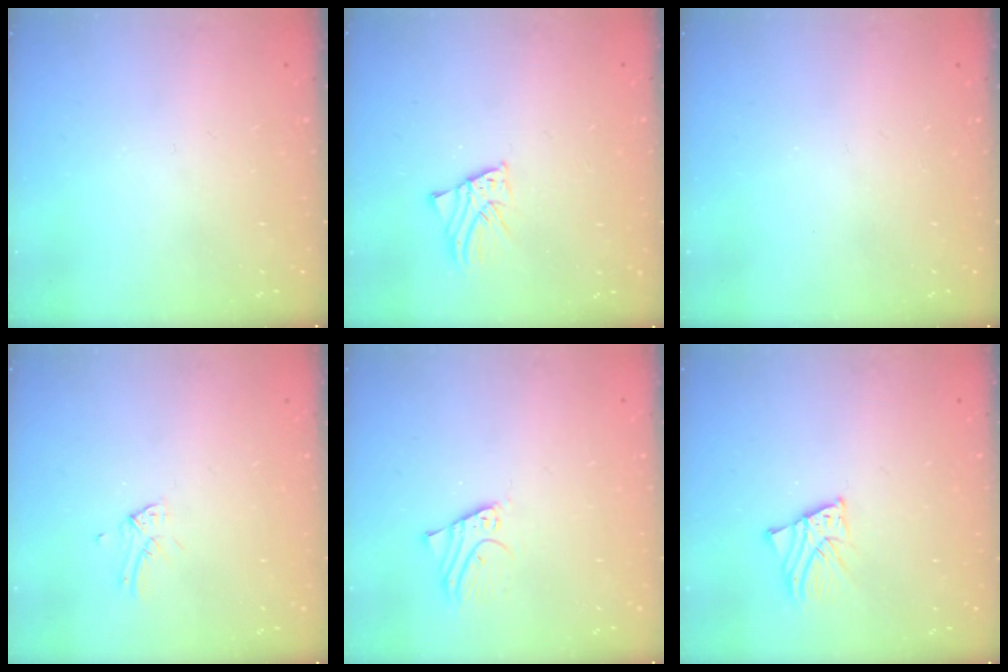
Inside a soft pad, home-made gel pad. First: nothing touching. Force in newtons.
{"total": 2.1, "press": 2.1, "slide": 0.2}
{"total": 0.0}
{"total": 2.1, "press": 2.1, "slide": 0.1}
{"total": 3.5, "press": 3.5, "slide": 0.3}
{"total": 2.6, "press": 2.6, "slide": 0.2}